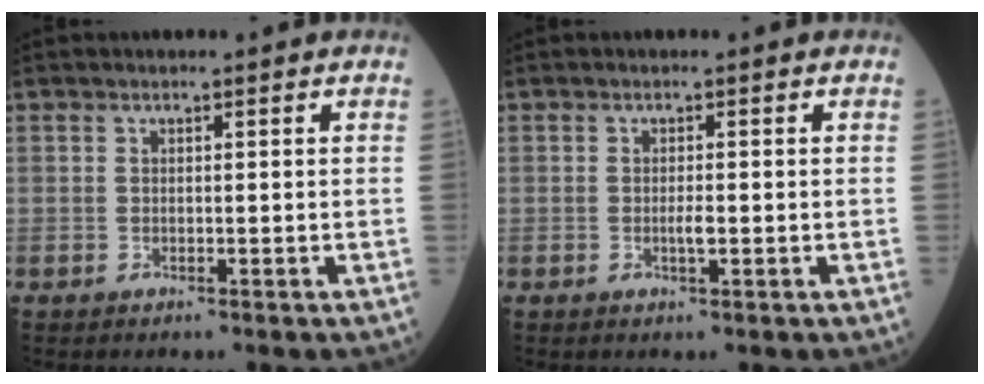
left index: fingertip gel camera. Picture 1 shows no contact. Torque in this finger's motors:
{"motor_torque": [0.35, 0.04, 0.04, 0.01]}